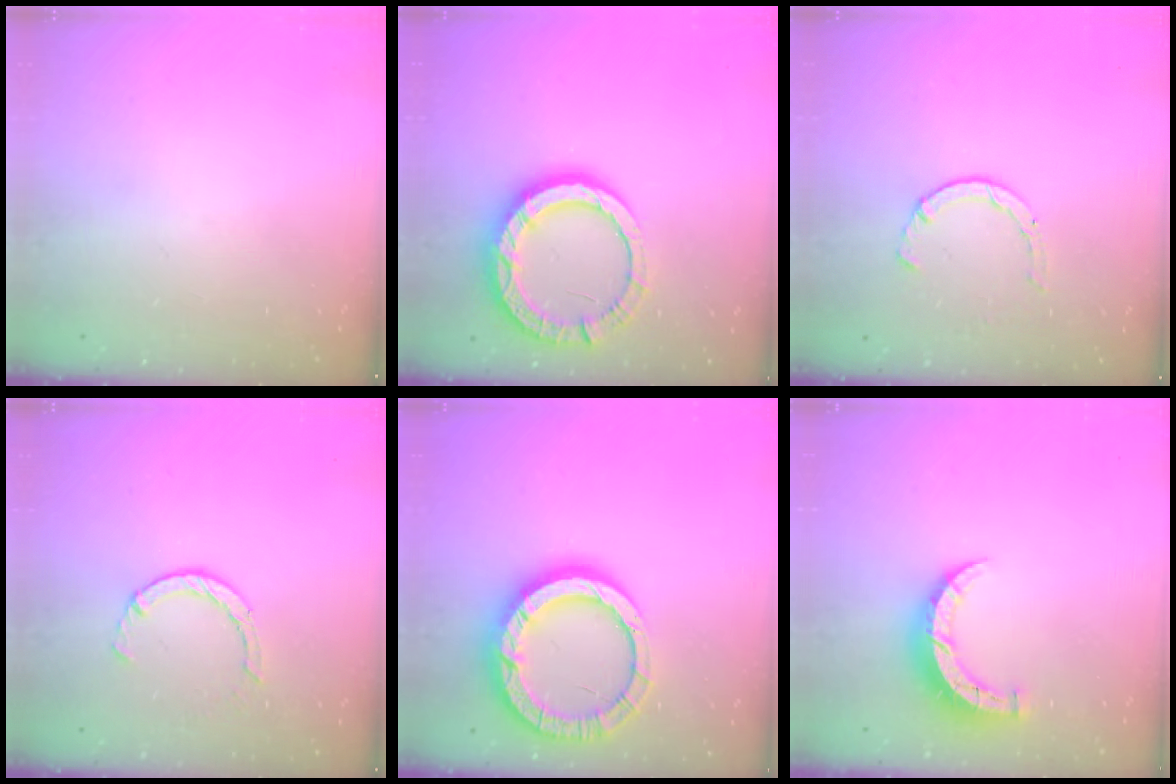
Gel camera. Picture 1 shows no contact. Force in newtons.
{"total": 13.3, "press": 13.2, "slide": 1.6}
{"total": 2.1, "press": 2.1, "slide": 0.5}
{"total": 3.4, "press": 3.4, "slide": 0.2}
{"total": 17.5, "press": 17.4, "slide": 1.5}
{"total": 7.5, "press": 7.5, "slide": 0.5}